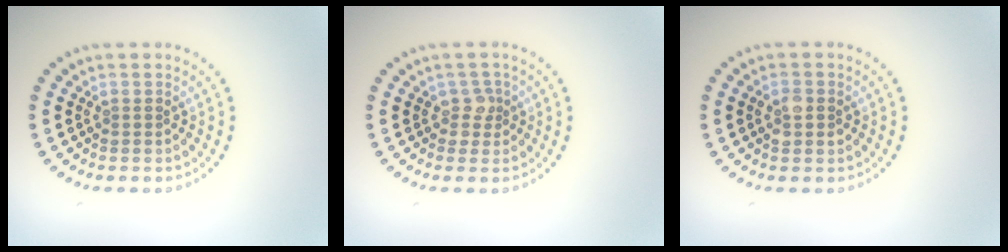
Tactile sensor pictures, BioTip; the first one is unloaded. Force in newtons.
{"total": 1.5, "press": 1.3, "slide": 0.8}
{"total": 2.1, "press": 2.1, "slide": 0.0}